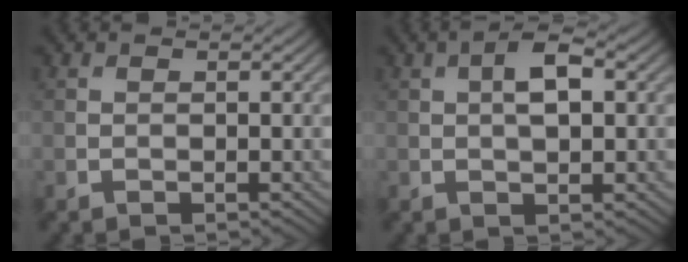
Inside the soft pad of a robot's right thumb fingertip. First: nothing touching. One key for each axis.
{"total": 4.4, "fx": 0.9, "fy": 1.9, "fz": 3.8, "tx": -0.070, "ty": 0.006, "tz": 0.012}